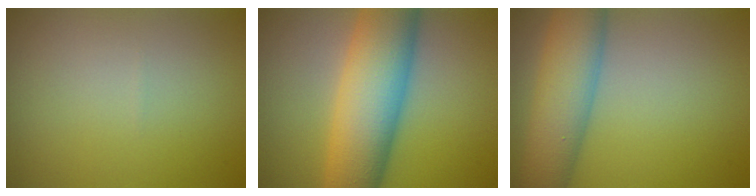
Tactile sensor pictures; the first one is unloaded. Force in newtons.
{"total": 11.2, "press": 11.2, "slide": 0.4}
{"total": 7.5, "press": 7.5, "slide": 0.3}